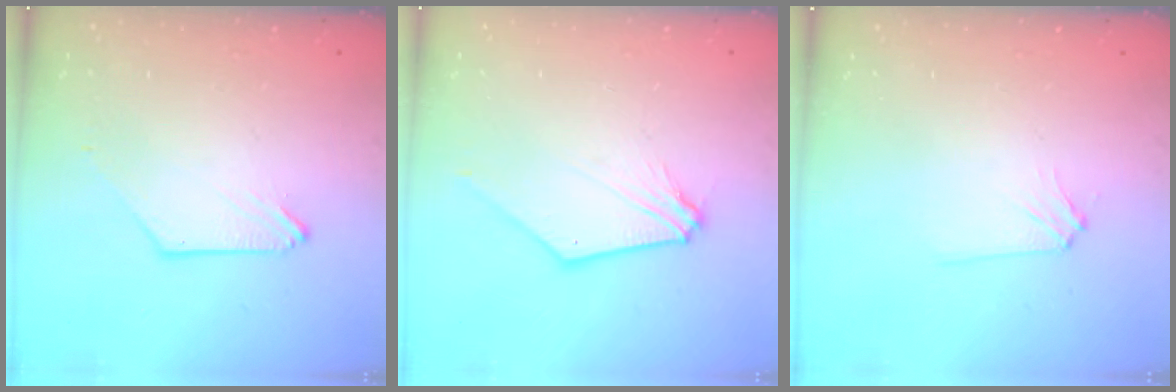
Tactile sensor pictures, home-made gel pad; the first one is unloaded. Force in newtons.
{"total": 5.7, "press": 5.7, "slide": 0.8}
{"total": 3.0, "press": 3.0, "slide": 0.4}